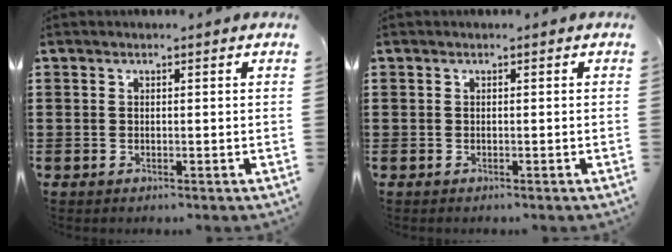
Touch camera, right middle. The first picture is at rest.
{"total": 0.0}